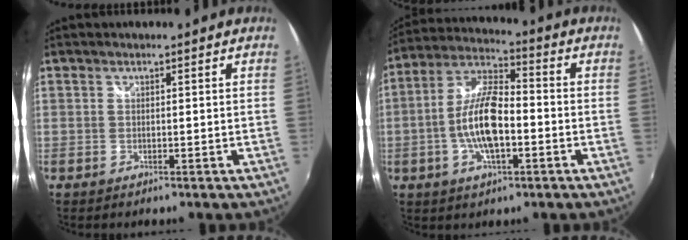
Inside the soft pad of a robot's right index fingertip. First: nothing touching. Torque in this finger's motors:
{"motor_torque": [1.93, -0.20, 0.59, 0.11]}